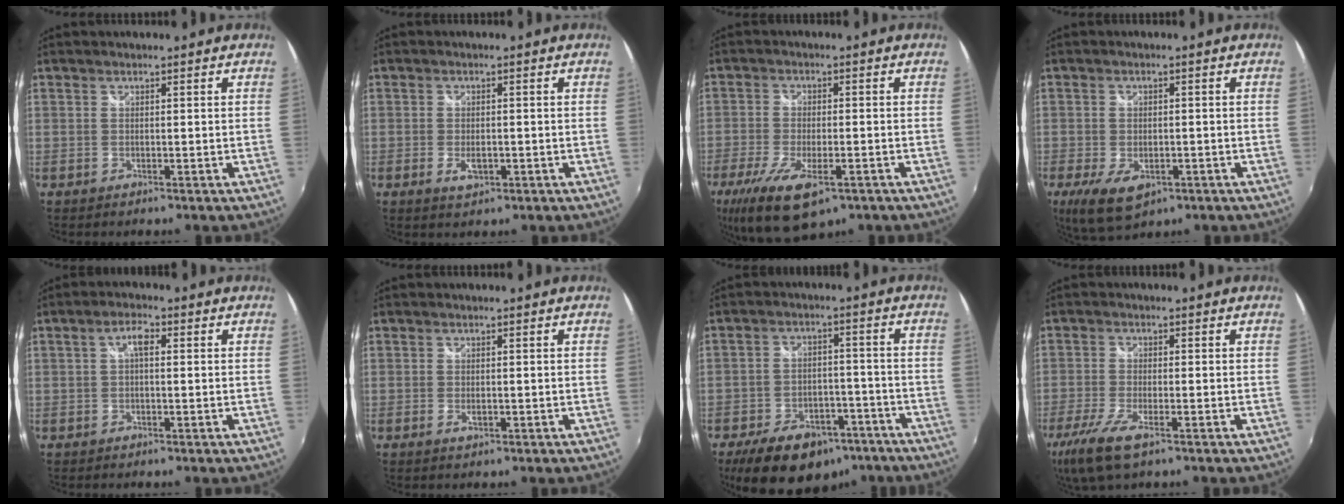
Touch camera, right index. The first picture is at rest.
{"total": 3.0, "force": [-1.0, 1.7, 2.3], "torque": [-0.043, -0.004, -0.016]}
{"total": 15.1, "force": [-8.8, 5.8, 10.8], "torque": [-0.235, -0.057, -0.144]}
{"total": 8.9, "force": [-4.5, 4.7, 6.1], "torque": [-0.135, -0.032, -0.073]}
{"total": 2.9, "force": [0.4, 1.1, 2.7], "torque": [-0.050, 0.010, 0.006]}
{"total": 1.3, "force": [-0.4, 0.7, 1.0], "torque": [-0.020, -0.001, -0.007]}
{"total": 16.9, "force": [-11.5, 9.5, 7.9], "torque": [-0.169, 0.010, -0.156]}
{"total": 9.5, "force": [-6.0, 2.6, 7.0], "torque": [-0.165, -0.035, -0.113]}